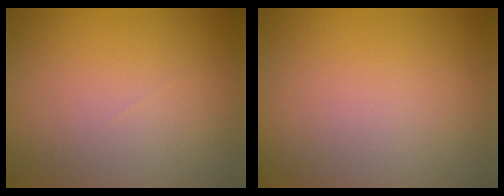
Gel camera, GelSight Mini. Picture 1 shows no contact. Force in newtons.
{"total": 0.0}